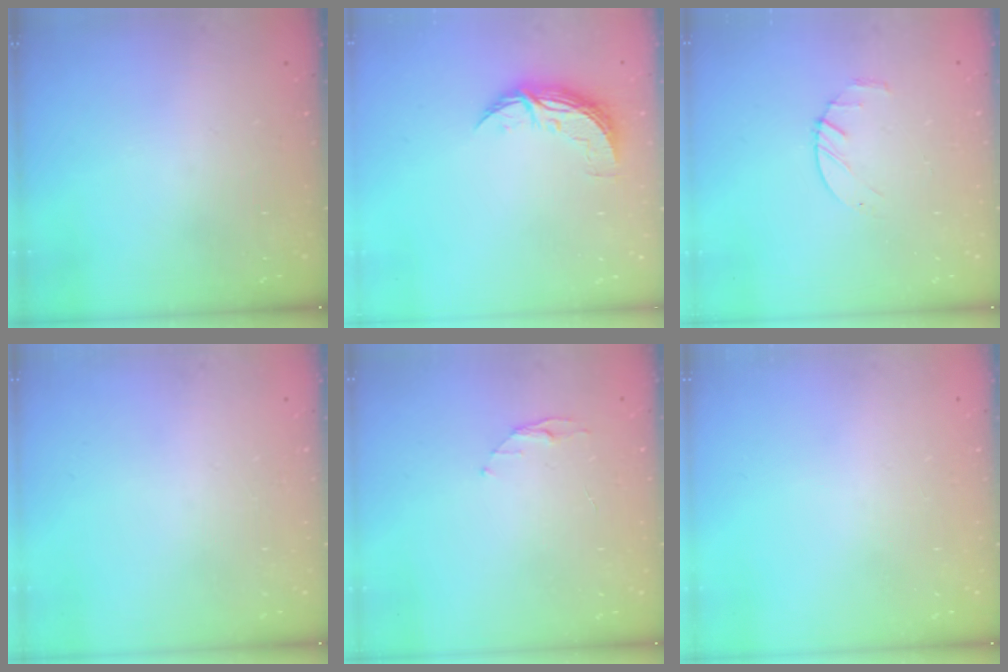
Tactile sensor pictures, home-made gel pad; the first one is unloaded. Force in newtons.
{"total": 9.2, "press": 9.2, "slide": 0.1}
{"total": 2.4, "press": 2.3, "slide": 0.3}
{"total": 0.0}
{"total": 4.4, "press": 4.4, "slide": 0.5}
{"total": 0.0}